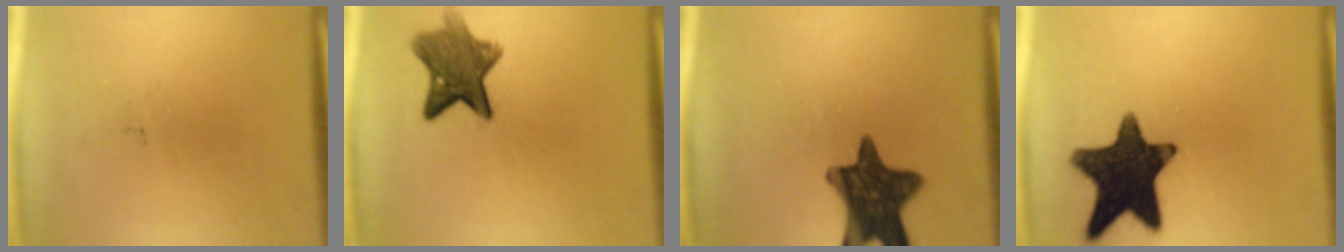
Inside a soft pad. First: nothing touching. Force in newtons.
{"total": 8.6}
{"total": 13.0}
{"total": 16.0}